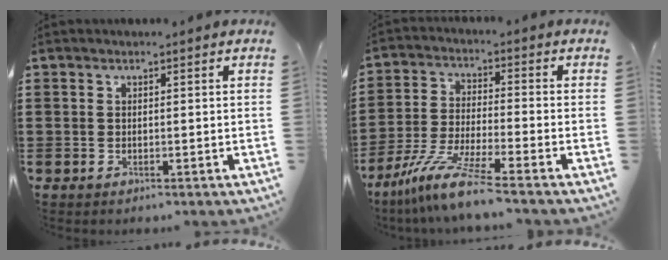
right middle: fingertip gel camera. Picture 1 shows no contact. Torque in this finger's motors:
{"motor_torque": [1.79, -0.35, 0.53, 0.16]}